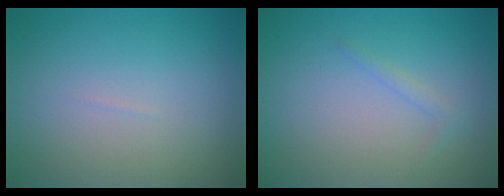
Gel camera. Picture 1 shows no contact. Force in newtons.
{"total": 0.8, "press": 0.8, "slide": 0.1}